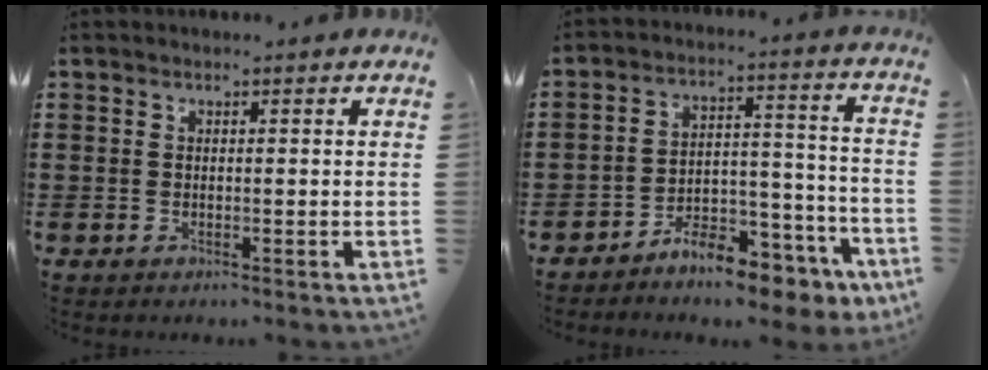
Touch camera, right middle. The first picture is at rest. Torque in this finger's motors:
{"motor_torque": [1.34, -0.80, 0.26, 0.16]}